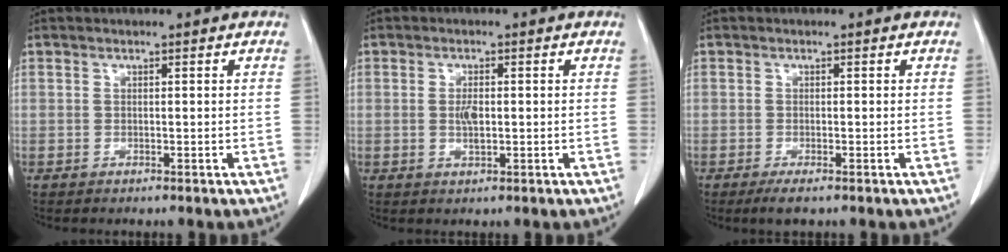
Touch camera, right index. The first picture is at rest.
{"total": 2.5, "force": [0.0, 0.8, 2.4], "torque": [-0.048, -0.002, 0.002]}
{"total": 2.1, "force": [-1.3, 0.3, 1.6], "torque": [-0.029, -0.006, -0.023]}